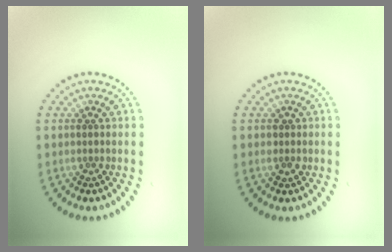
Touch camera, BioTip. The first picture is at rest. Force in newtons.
{"total": 1.0, "press": 0.9, "slide": 0.4}